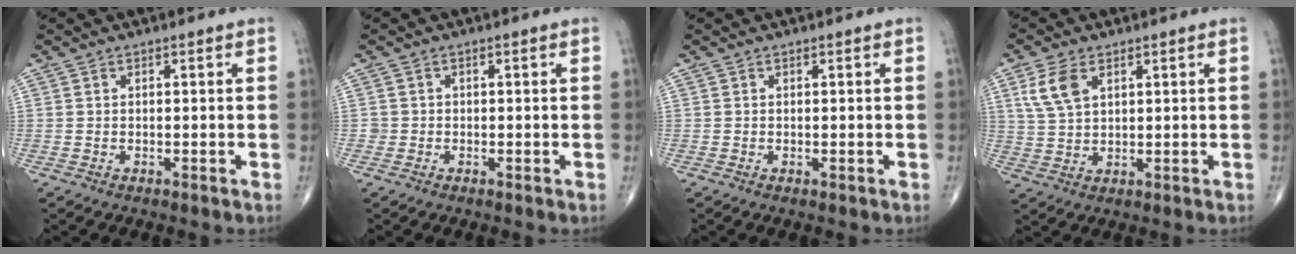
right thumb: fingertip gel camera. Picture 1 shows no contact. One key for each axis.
{"total": 1.1, "fx": -0.2, "fy": 1.1, "fz": 0.0, "tx": 0.008, "ty": 0.006, "tz": -0.007}
{"total": 0.0}
{"total": 6.5, "fx": 2.8, "fy": 3.7, "fz": 4.5, "tx": -0.091, "ty": -0.003, "tz": 0.061}